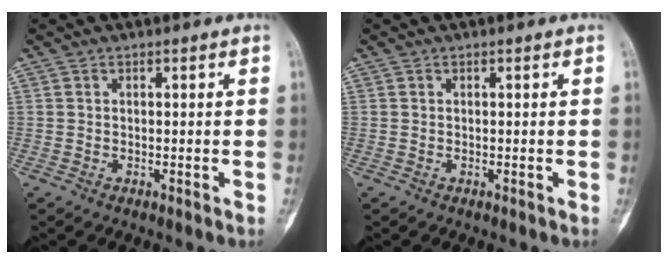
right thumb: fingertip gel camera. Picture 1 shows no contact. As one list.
[{"total": 0.0}]